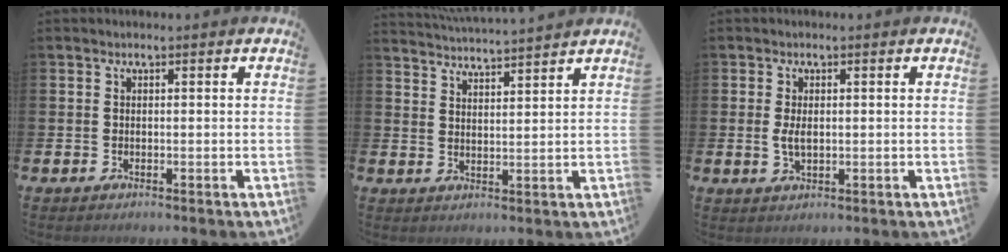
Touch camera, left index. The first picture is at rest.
{"total": 4.1, "force": [4.1, -0.6, -0.1], "torque": [-0.016, -0.030, 0.073]}
{"total": 2.4, "force": [0.1, 1.2, 2.0], "torque": [-0.027, -0.001, -0.002]}